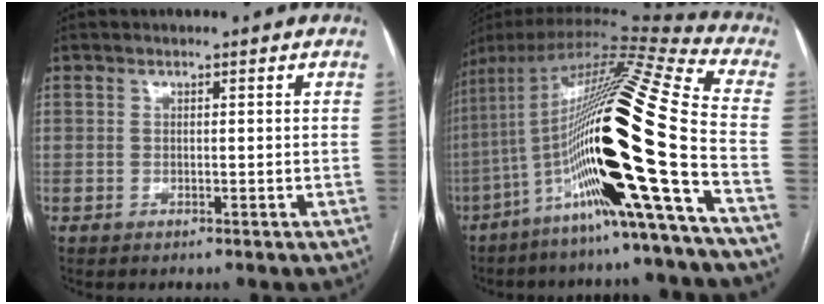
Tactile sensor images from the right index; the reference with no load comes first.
{"total": 27.1, "force": [-8.2, -0.2, 25.8], "torque": [-0.463, -0.012, -0.151]}